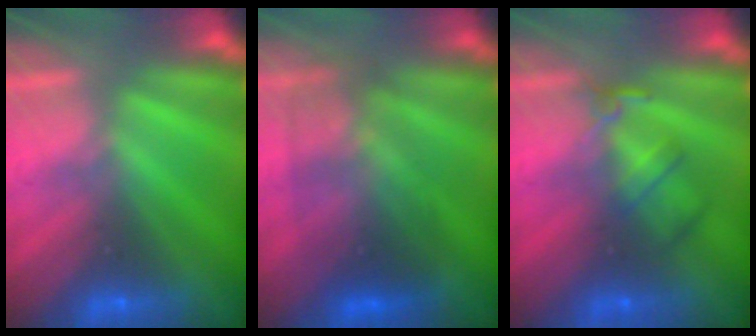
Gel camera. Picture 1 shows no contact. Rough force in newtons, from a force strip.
{"total": 2.9}
{"total": 2.4}